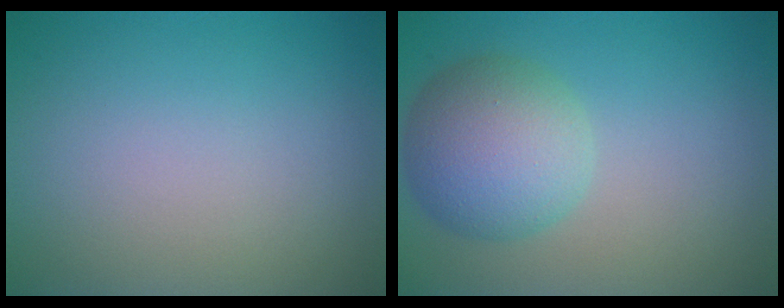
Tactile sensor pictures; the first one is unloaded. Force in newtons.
{"total": 6.0, "press": 6.0, "slide": 0.2}